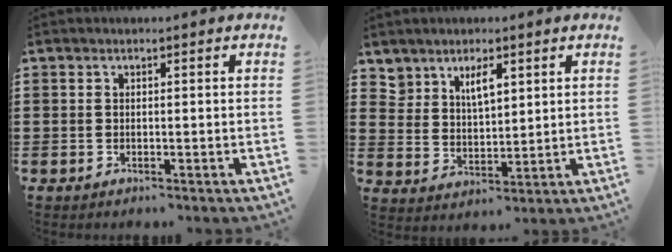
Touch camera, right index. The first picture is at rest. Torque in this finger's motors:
{"motor_torque": [0.06, 1.18, 0.07, 0.00]}